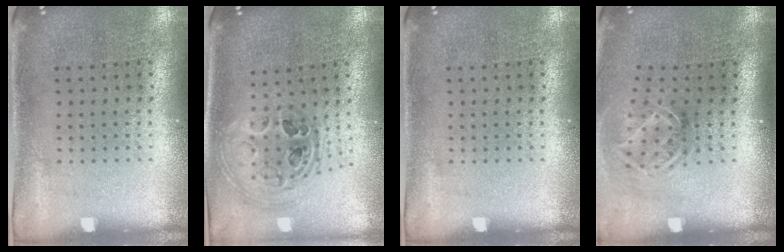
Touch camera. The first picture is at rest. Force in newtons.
{"total": 1.2, "press": 1.1, "slide": 0.5}
{"total": 0.0}
{"total": 1.8, "press": 1.3, "slide": 1.2}